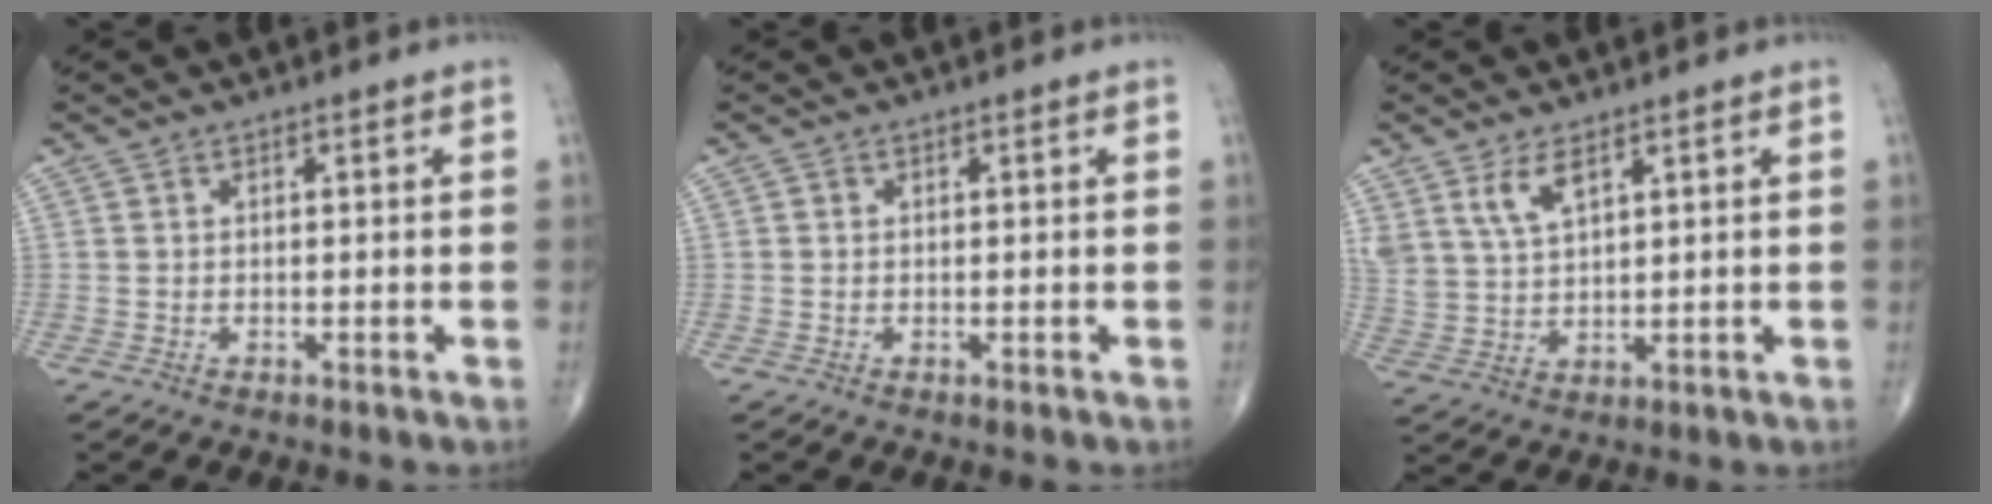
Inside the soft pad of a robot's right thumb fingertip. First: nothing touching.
{"total": 0.0}
{"total": 6.0, "force": [3.6, 2.6, 4.0], "torque": [-0.077, -0.017, 0.079]}